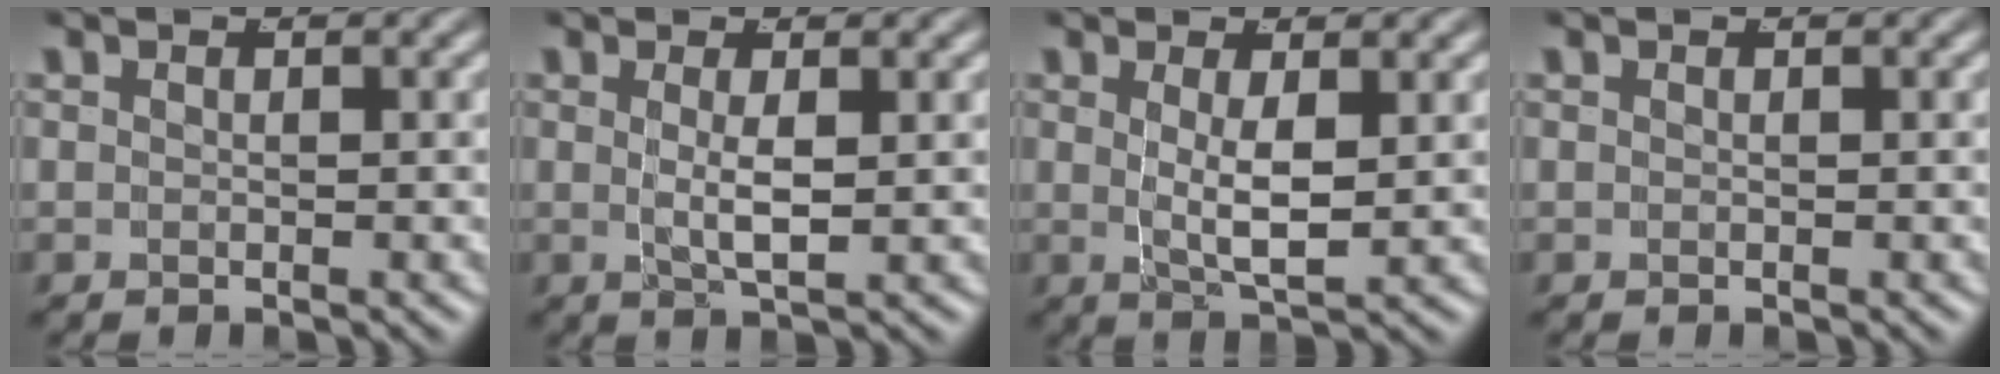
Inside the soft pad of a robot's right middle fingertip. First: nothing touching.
{"total": 2.4, "force": [0.1, 0.0, 2.4], "torque": [-0.048, -0.014, 0.011]}
{"total": 3.4, "force": [0.1, 0.4, 3.4], "torque": [-0.063, -0.017, 0.014]}
{"total": 0.0}